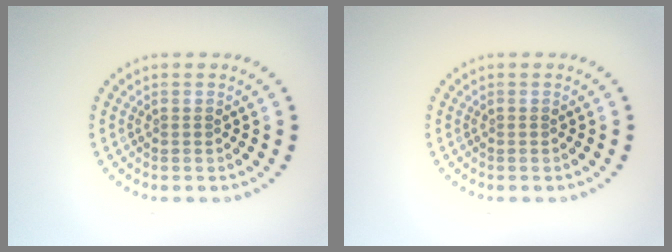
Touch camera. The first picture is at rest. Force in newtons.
{"total": 0.0}